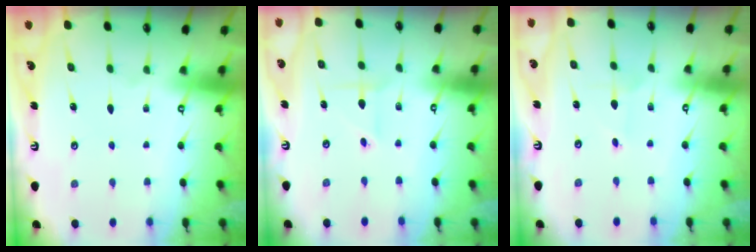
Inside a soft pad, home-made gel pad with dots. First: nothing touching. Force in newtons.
{"total": 1.8, "press": 1.8, "slide": 0.2}
{"total": 1.2, "press": 1.2, "slide": 0.1}